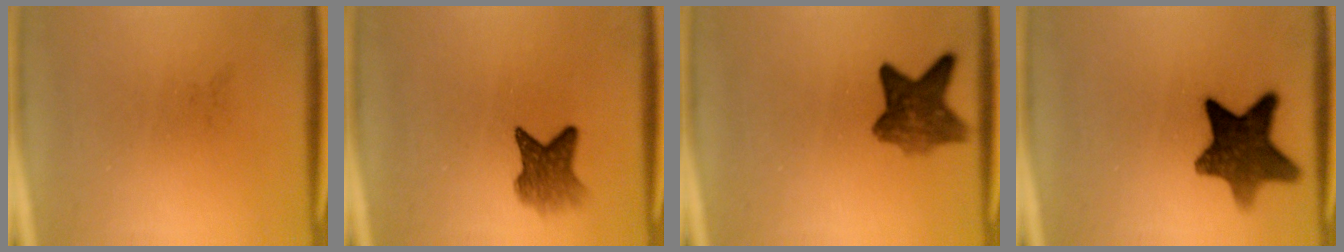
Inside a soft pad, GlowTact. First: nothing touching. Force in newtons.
{"total": 4.7}
{"total": 6.9}
{"total": 11.5}